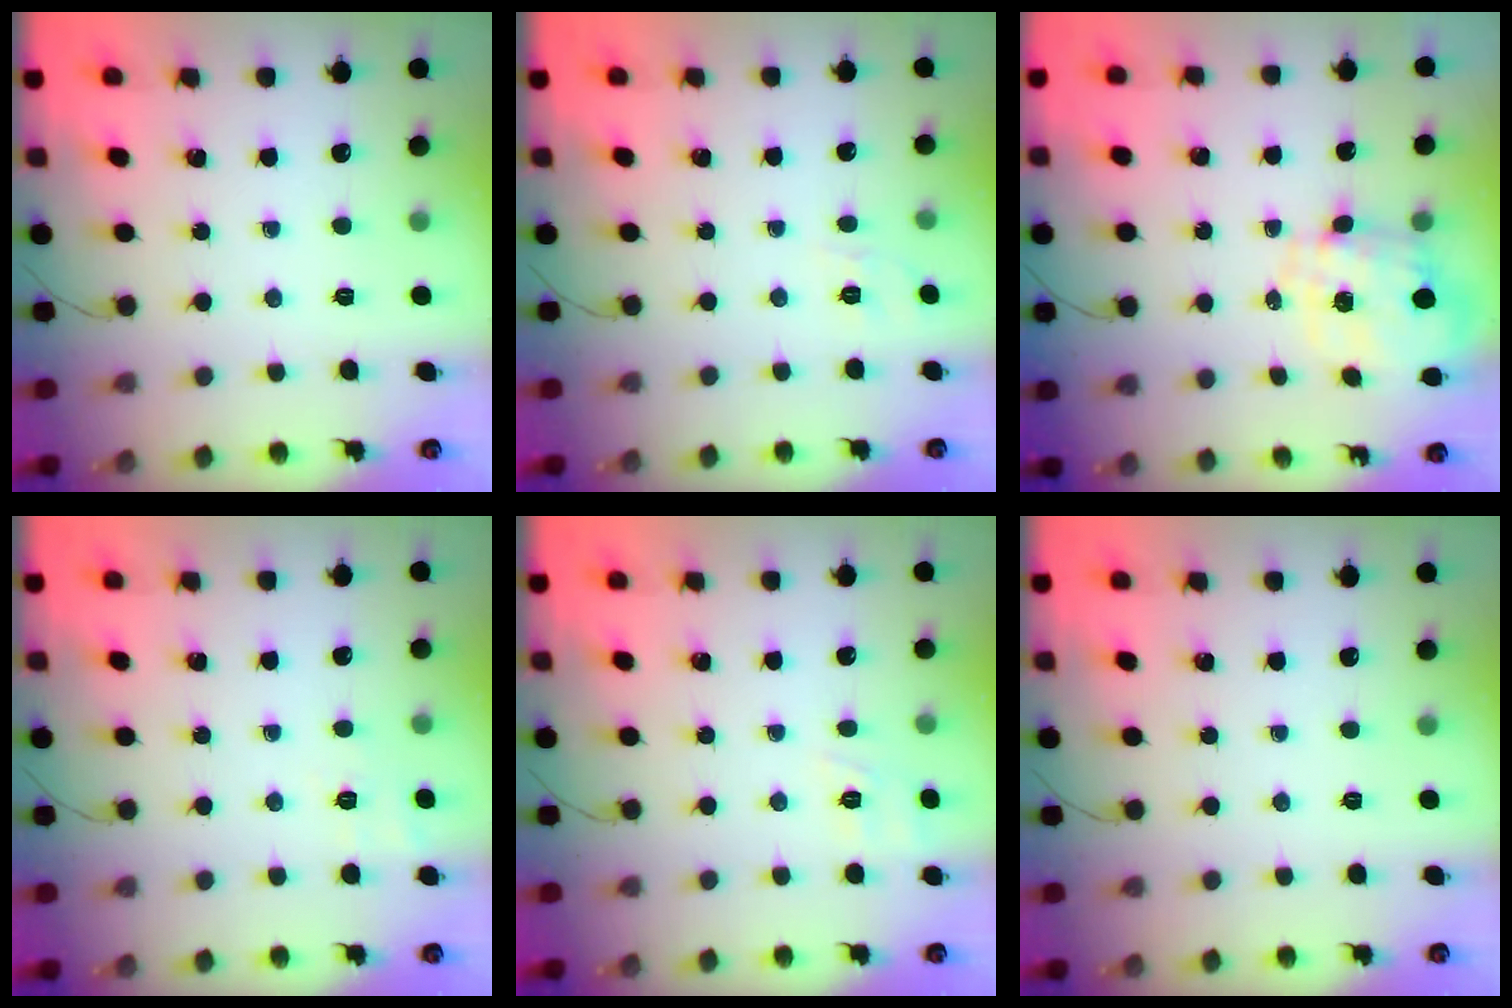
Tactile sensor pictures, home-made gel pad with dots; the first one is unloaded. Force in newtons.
{"total": 3.5, "press": 3.1, "slide": 1.7}
{"total": 1.7, "press": 1.6, "slide": 0.3}
{"total": 2.6, "press": 1.9, "slide": 1.8}
{"total": 8.8, "press": 8.6, "slide": 1.8}
{"total": 0.0}